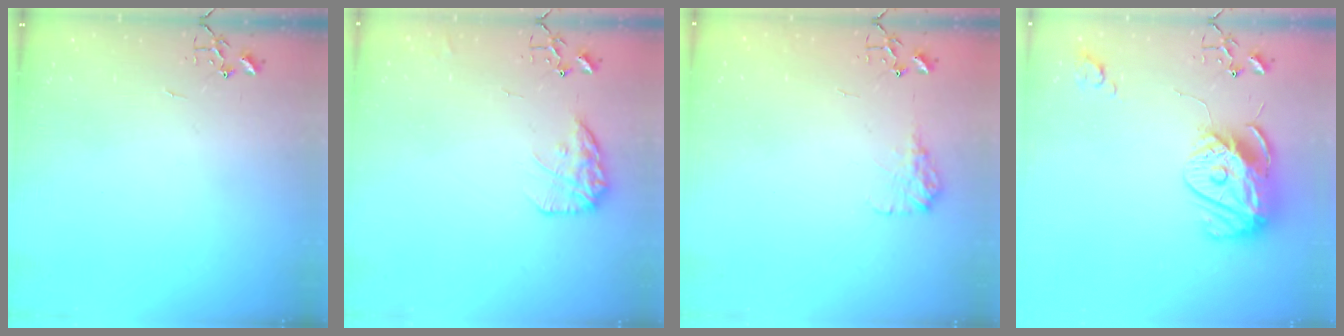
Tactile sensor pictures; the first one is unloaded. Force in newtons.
{"total": 12.1, "press": 12.0, "slide": 0.6}
{"total": 9.6, "press": 9.6, "slide": 0.3}
{"total": 13.9, "press": 13.8, "slide": 1.3}